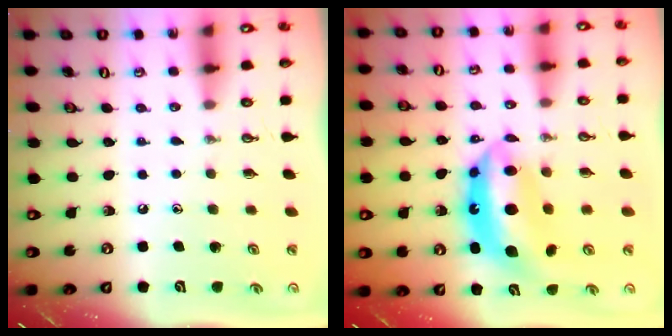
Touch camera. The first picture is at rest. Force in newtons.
{"total": 13.2, "press": 13.1, "slide": 1.7}